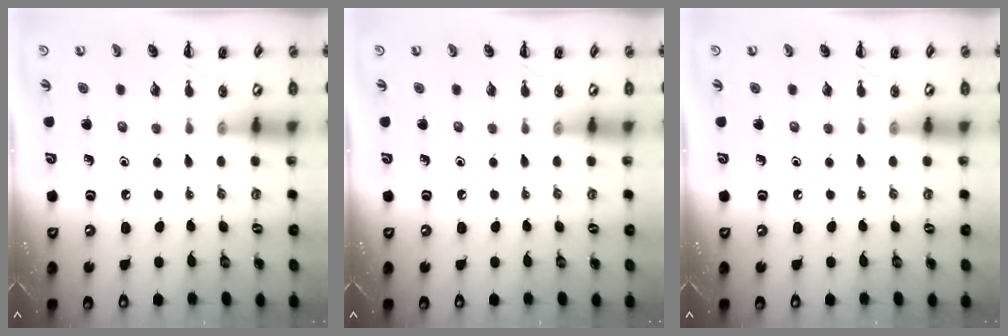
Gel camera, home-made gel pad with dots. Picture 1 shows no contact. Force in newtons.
{"total": 0.0}
{"total": 0.0}